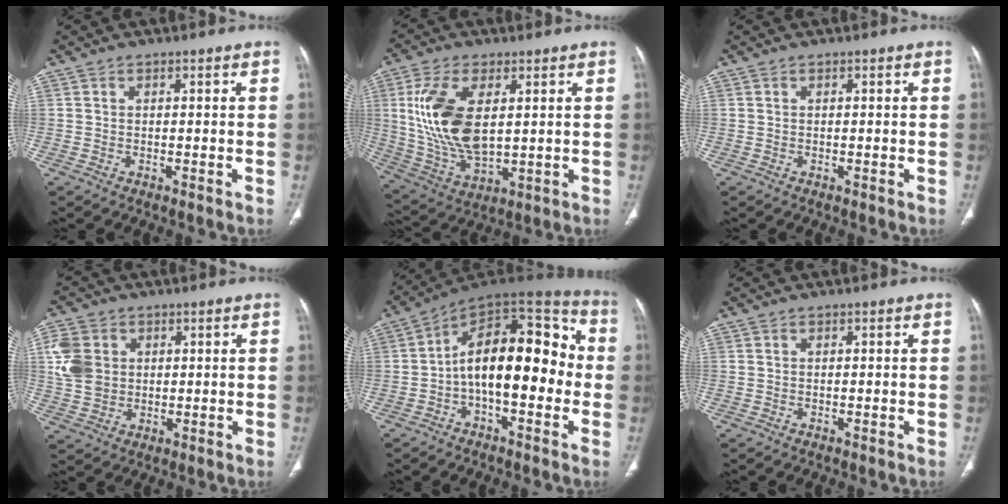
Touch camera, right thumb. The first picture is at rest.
{"total": 16.0, "force": [3.1, 8.4, 13.3], "torque": [-0.267, -0.013, 0.070]}
{"total": 0.0}
{"total": 8.5, "force": [1.7, 7.0, 4.5], "torque": [-0.082, 0.001, 0.035]}
{"total": 19.1, "force": [-2.0, 9.7, 16.3], "torque": [-0.213, 0.054, -0.040]}
{"total": 0.0}